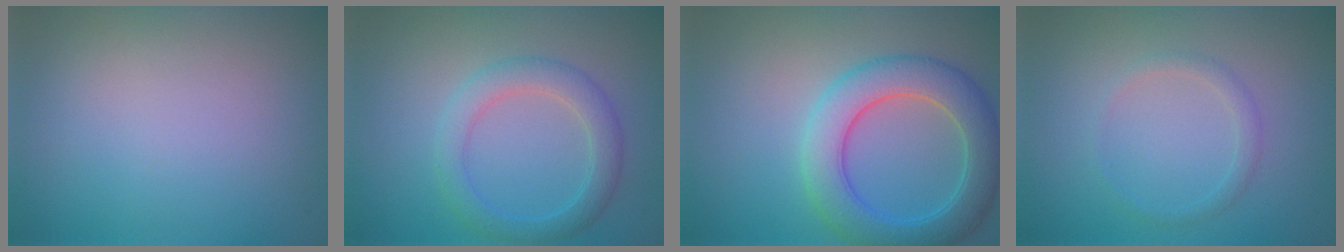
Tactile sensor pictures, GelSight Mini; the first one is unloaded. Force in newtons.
{"total": 3.3, "press": 3.3, "slide": 0.1}
{"total": 6.2, "press": 6.2, "slide": 0.1}
{"total": 1.3, "press": 1.3, "slide": 0.1}